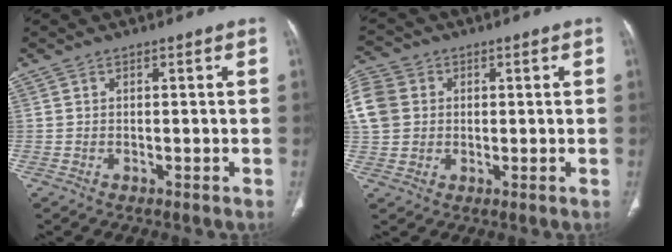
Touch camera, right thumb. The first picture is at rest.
{"total": 14.0, "force": [2.6, 11.9, 7.0], "torque": [-0.180, 0.027, 0.050]}